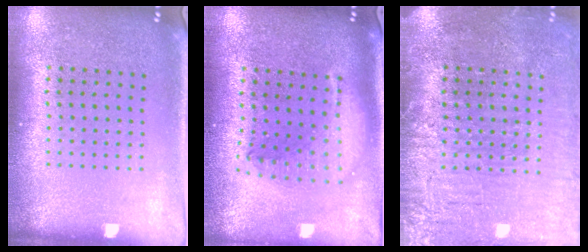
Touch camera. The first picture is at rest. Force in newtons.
{"total": 2.0, "press": 1.6, "slide": 1.2}
{"total": 4.1, "press": 3.7, "slide": 1.7}